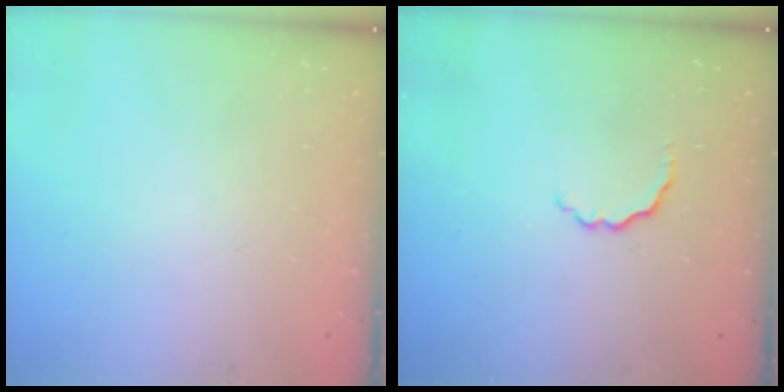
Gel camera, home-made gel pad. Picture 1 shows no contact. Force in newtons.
{"total": 2.7, "press": 2.6, "slide": 0.8}